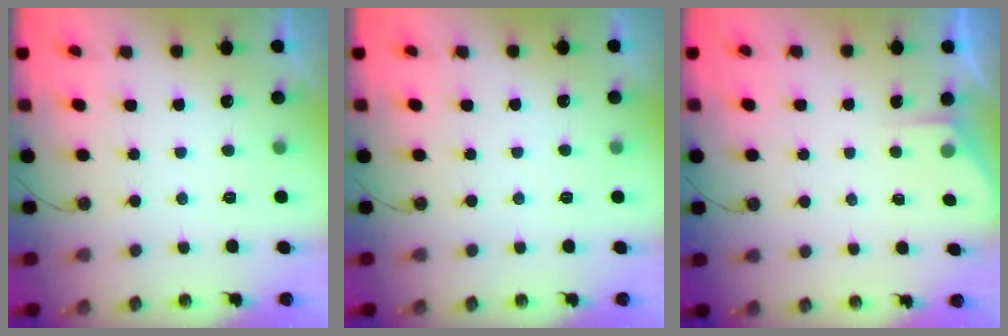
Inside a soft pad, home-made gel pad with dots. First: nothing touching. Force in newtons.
{"total": 2.9, "press": 2.9, "slide": 0.5}
{"total": 1.8, "press": 1.7, "slide": 0.3}